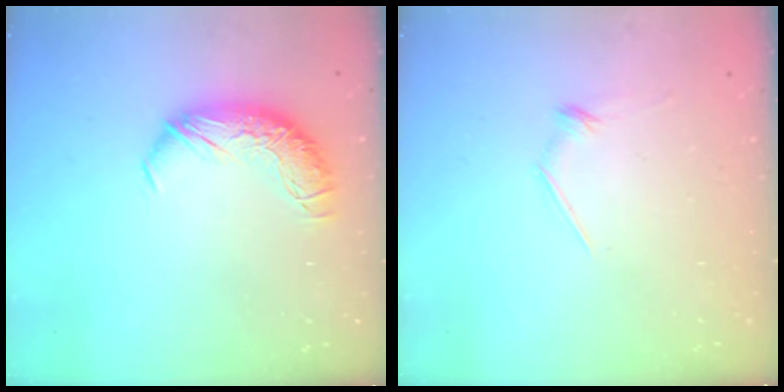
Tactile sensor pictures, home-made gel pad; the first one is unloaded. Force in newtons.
{"total": 7.1, "press": 7.0, "slide": 0.8}